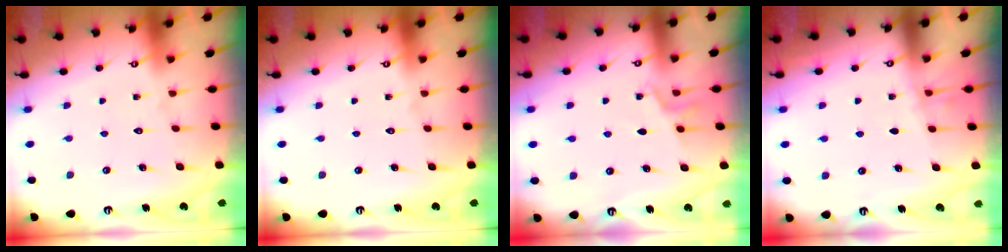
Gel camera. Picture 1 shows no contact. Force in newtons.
{"total": 0.0}
{"total": 5.7, "press": 5.2, "slide": 2.3}
{"total": 1.8, "press": 1.7, "slide": 0.3}